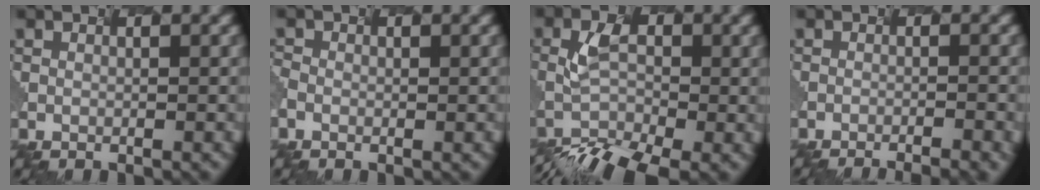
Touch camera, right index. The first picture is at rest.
{"total": 1.9, "force": [-1.0, 1.2, 1.0], "torque": [-0.014, 0.001, -0.009]}
{"total": 5.6, "force": [-4.5, 1.7, 2.8], "torque": [-0.066, -0.005, -0.080]}
{"total": 4.5, "force": [-2.7, 1.3, 3.4], "torque": [-0.011, 0.007, -0.020]}